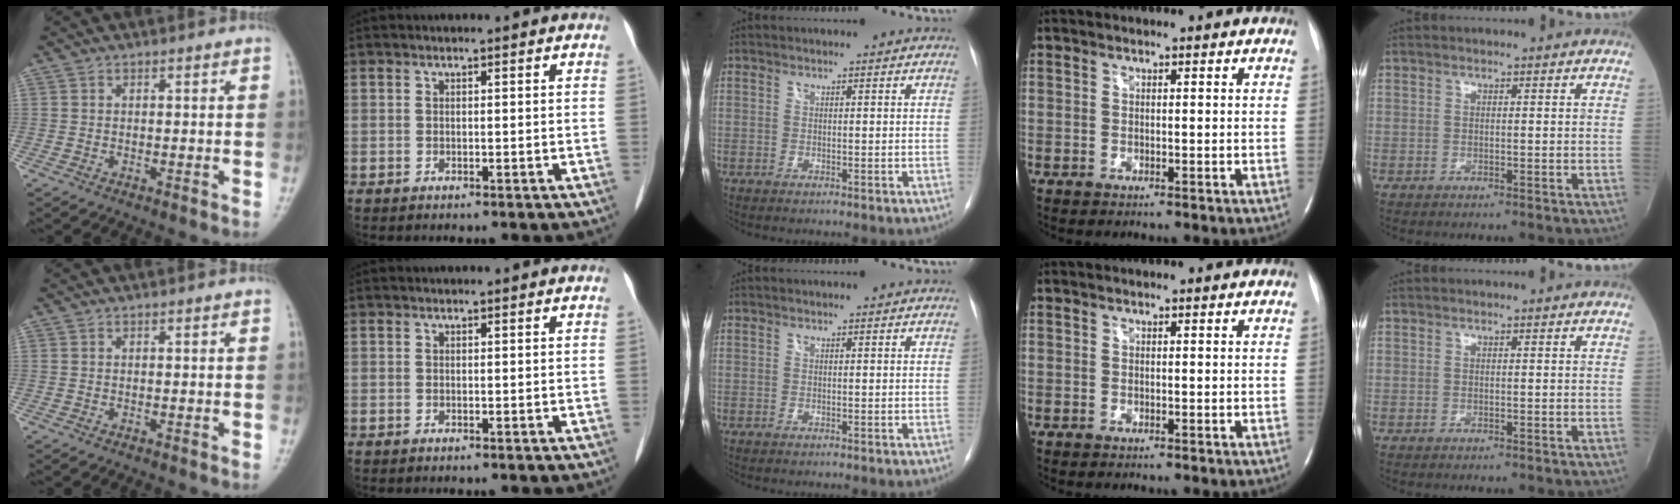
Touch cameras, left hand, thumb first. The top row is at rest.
{}